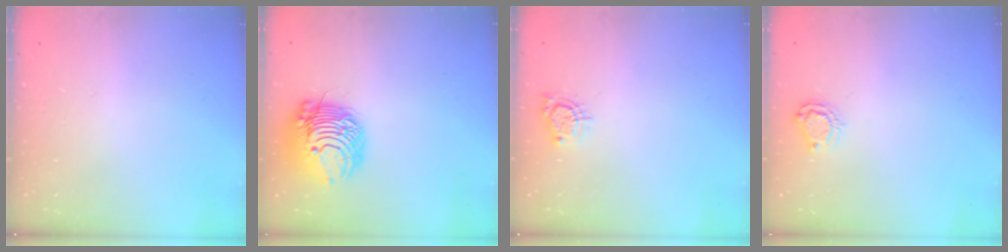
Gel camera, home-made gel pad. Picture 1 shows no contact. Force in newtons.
{"total": 14.8, "press": 14.8, "slide": 0.2}
{"total": 4.8, "press": 4.8, "slide": 0.5}
{"total": 6.1, "press": 6.1, "slide": 0.5}